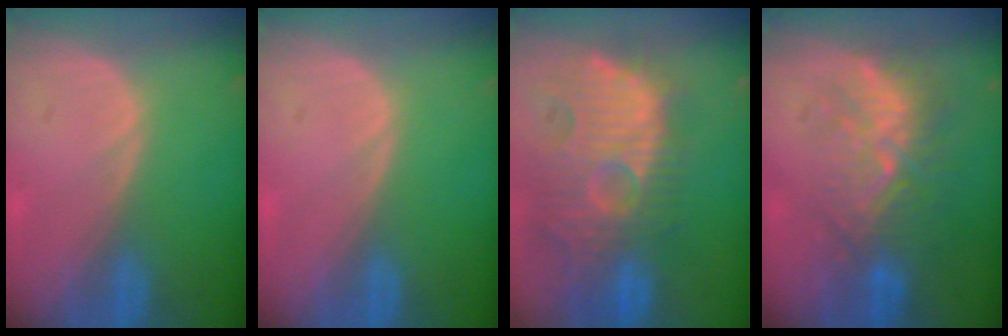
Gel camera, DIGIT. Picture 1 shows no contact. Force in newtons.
{"total": 0.0}
{"total": 13.8, "press": 12.3, "slide": 6.4}
{"total": 9.0, "press": 8.5, "slide": 3.1}